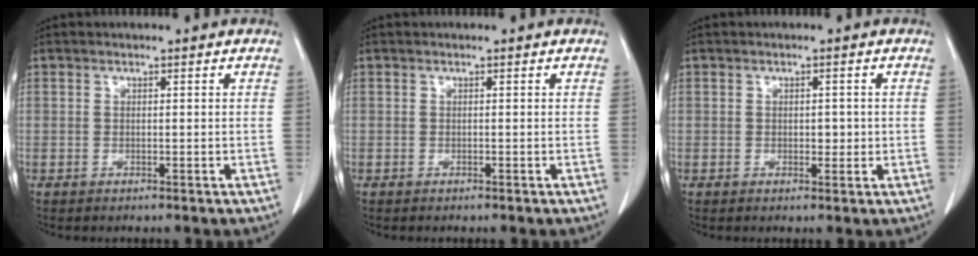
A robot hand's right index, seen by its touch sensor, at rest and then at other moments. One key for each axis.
{"total": 0.0}
{"total": 2.0, "fx": 0.0, "fy": 1.2, "fz": 1.6, "tx": -0.020, "ty": 0.000, "tz": 0.002}